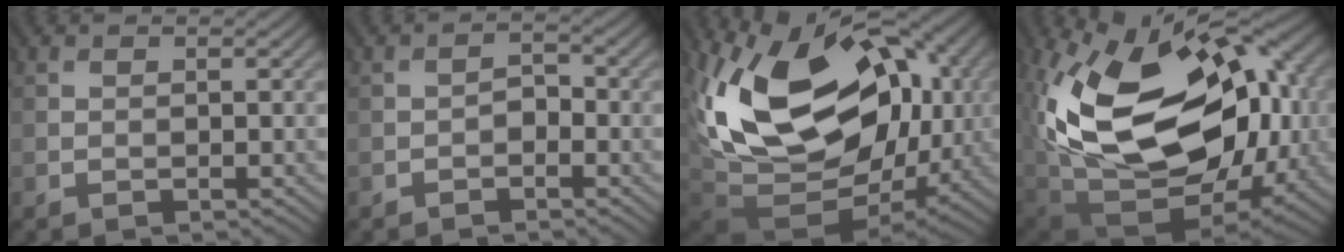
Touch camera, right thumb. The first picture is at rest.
{"total": 1.4, "force": [-1.0, 0.6, 0.6], "torque": [-0.007, 0.002, -0.020]}
{"total": 19.5, "force": [4.3, 13.3, 13.6], "torque": [-0.266, -0.011, 0.096]}
{"total": 20.5, "force": [2.9, 13.7, 15.0], "torque": [-0.300, -0.032, 0.085]}